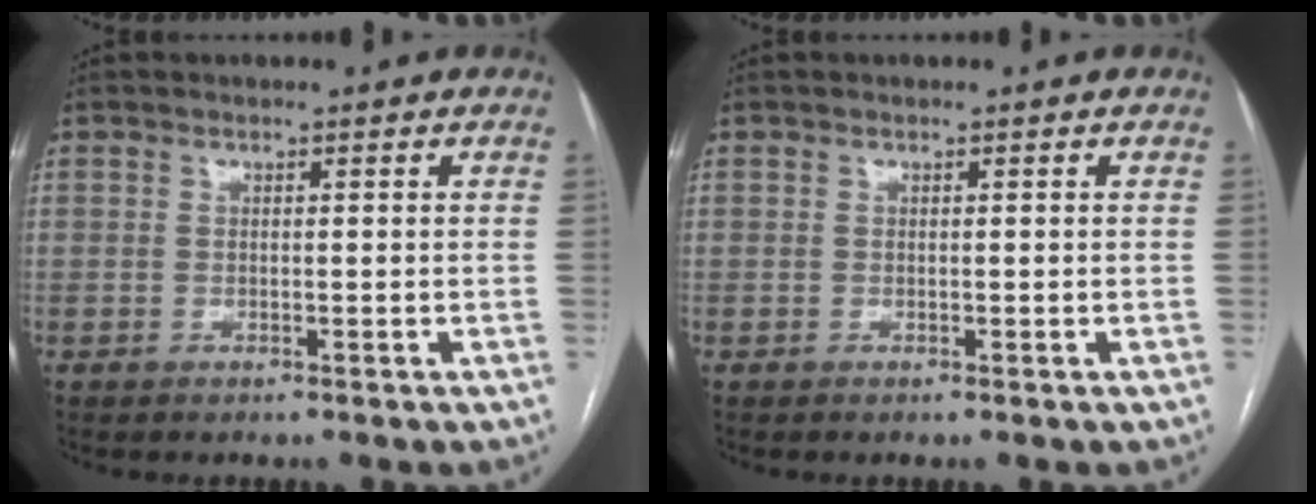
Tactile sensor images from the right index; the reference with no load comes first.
{"total": 0.0}